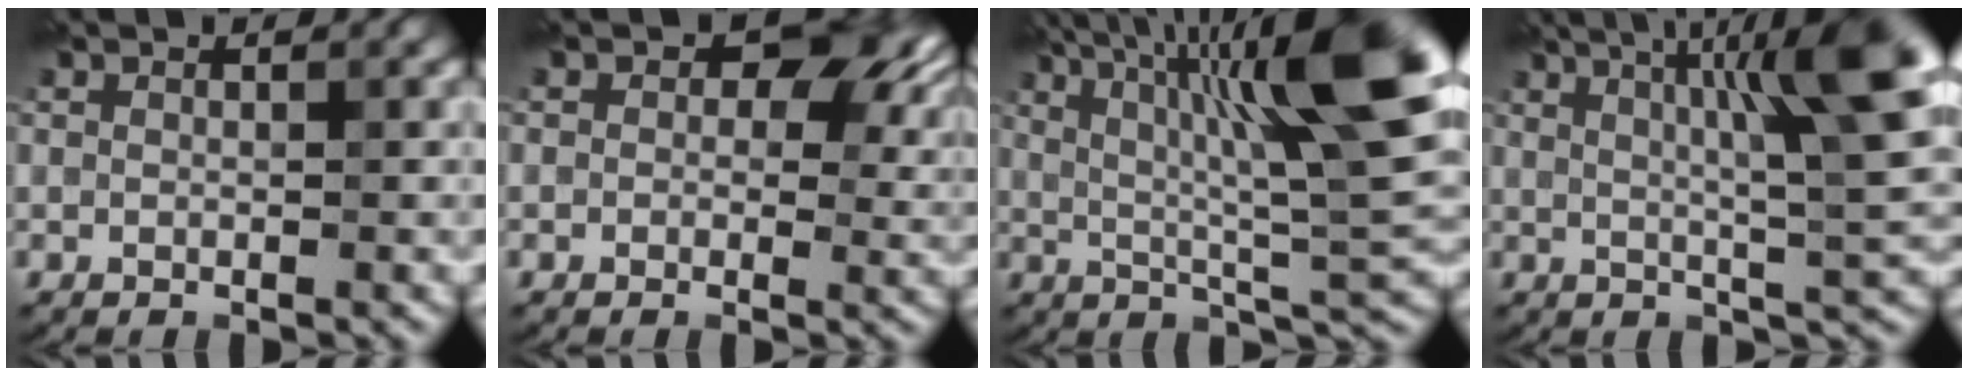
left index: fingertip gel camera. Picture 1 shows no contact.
{"total": 7.1, "force": [1.7, 4.7, 5.1], "torque": [-0.043, 0.006, 0.015]}
{"total": 13.5, "force": [4.6, 2.2, 12.5], "torque": [-0.187, 0.019, 0.073]}
{"total": 10.8, "force": [3.5, 2.1, 10.0], "torque": [-0.126, 0.016, 0.052]}